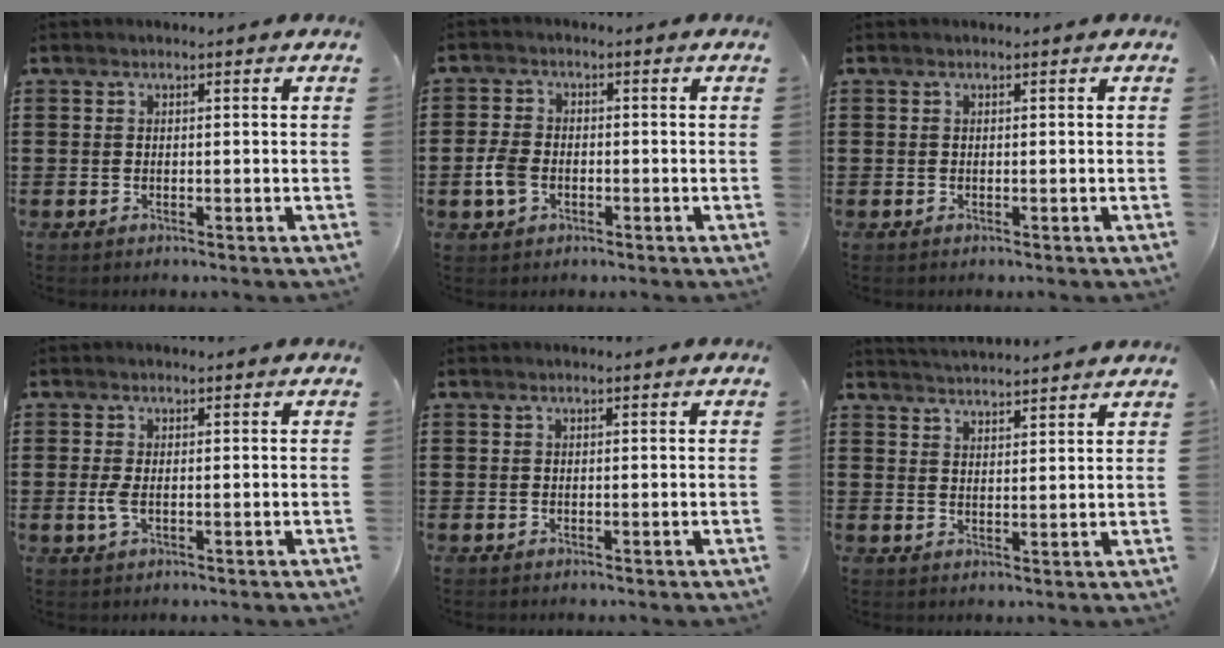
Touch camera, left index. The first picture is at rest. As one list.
[{"total": 4.1, "force": [-1.2, 2.6, 2.9], "torque": [-0.081, -0.006, -0.028]}, {"total": 0.0}, {"total": 2.1, "force": [-0.3, 0.8, 1.9], "torque": [-0.051, -0.006, -0.009]}, {"total": 0.0}, {"total": 3.2, "force": [3.2, -0.6, -0.2], "torque": [-0.006, -0.016, 0.058]}]